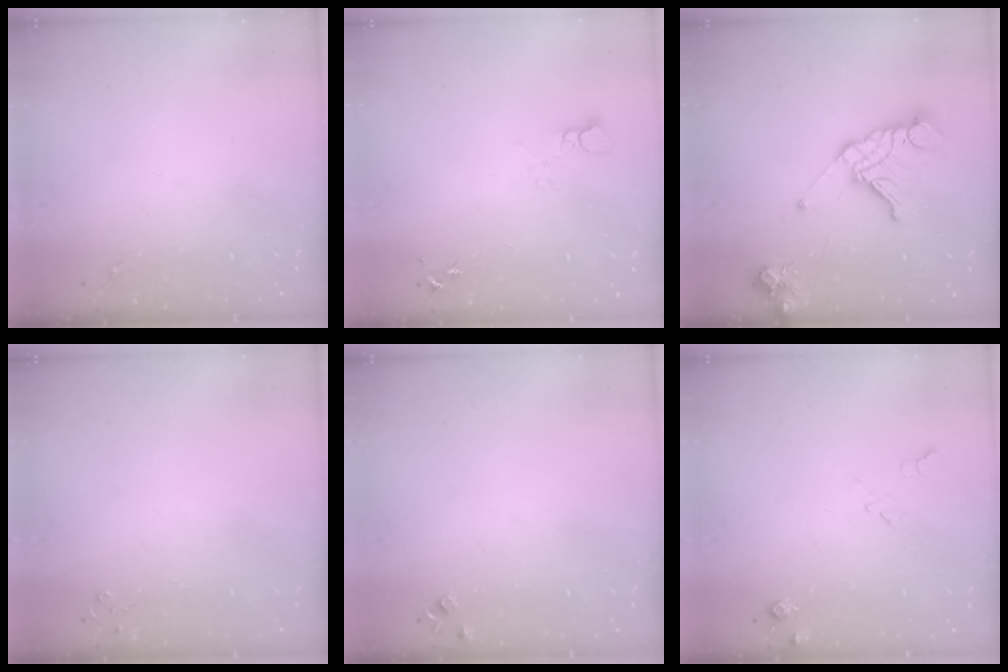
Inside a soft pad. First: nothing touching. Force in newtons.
{"total": 3.5, "press": 3.5, "slide": 0.4}
{"total": 15.8, "press": 15.7, "slide": 1.7}
{"total": 2.8, "press": 2.8, "slide": 0.3}
{"total": 4.3, "press": 4.3, "slide": 0.7}
{"total": 5.8, "press": 5.8, "slide": 0.8}